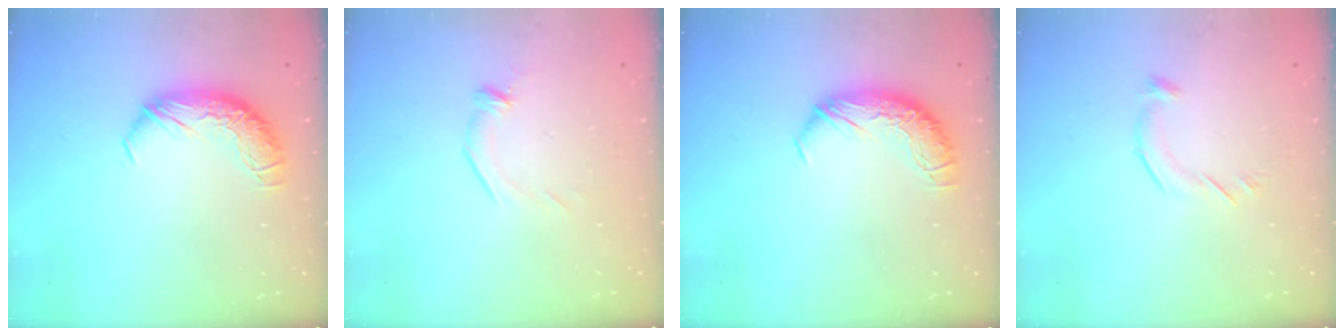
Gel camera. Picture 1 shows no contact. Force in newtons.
{"total": 5.1, "press": 5.0, "slide": 0.8}
{"total": 0.0}
{"total": 6.7, "press": 6.7, "slide": 0.6}